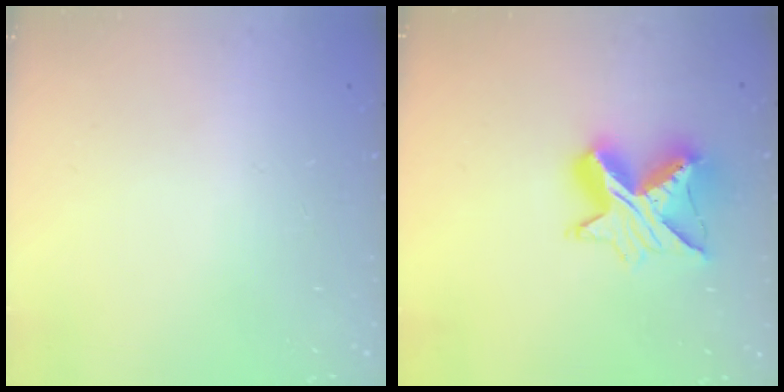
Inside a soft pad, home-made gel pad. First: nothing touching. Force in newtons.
{"total": 11.5, "press": 11.4, "slide": 0.7}